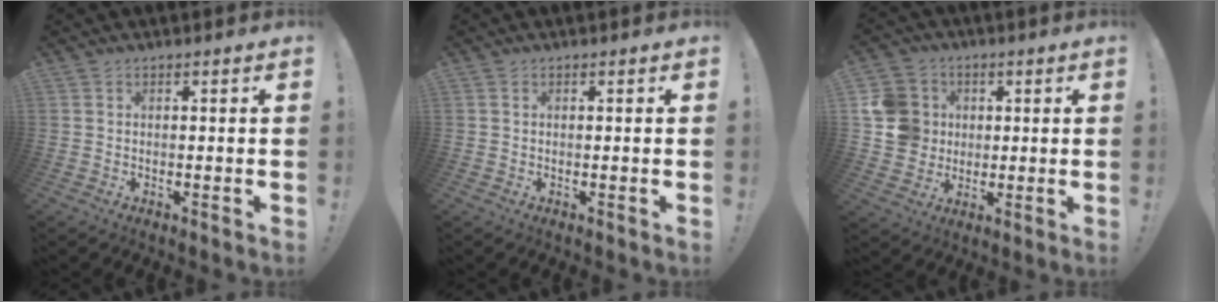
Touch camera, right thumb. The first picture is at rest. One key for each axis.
{"total": 0.0}
{"total": 12.4, "fx": 1.8, "fy": 11.7, "fz": 3.9, "tx": -0.072, "ty": 0.003, "tz": 0.043}